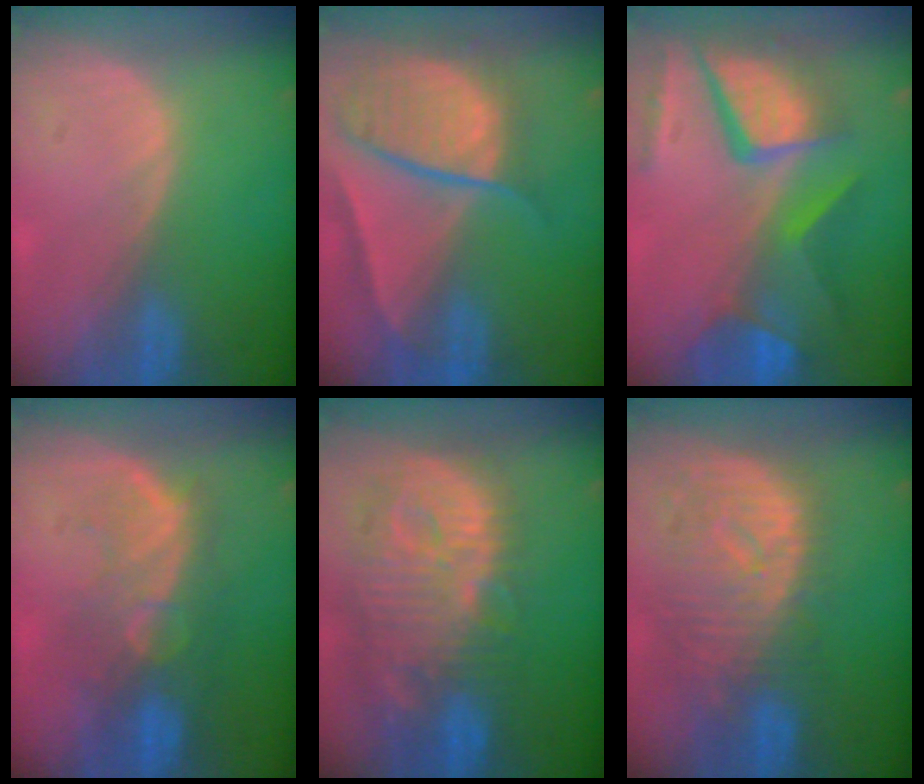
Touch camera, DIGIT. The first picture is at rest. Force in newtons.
{"total": 10.4, "press": 8.8, "slide": 5.6}
{"total": 12.1, "press": 9.9, "slide": 7.0}
{"total": 10.1, "press": 8.6, "slide": 5.3}
{"total": 13.8, "press": 12.0, "slide": 6.7}
{"total": 10.9, "press": 9.7, "slide": 4.8}